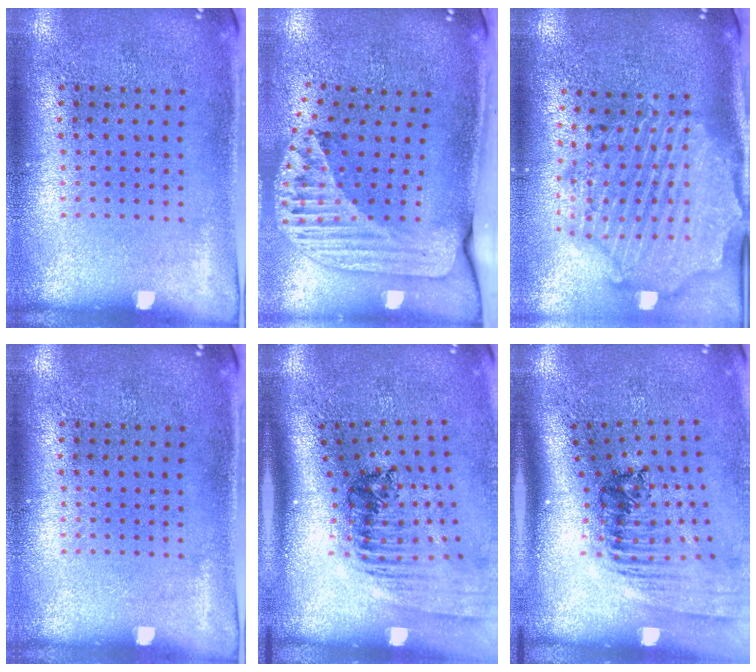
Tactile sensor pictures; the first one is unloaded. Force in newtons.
{"total": 2.5, "press": 1.8, "slide": 1.8}
{"total": 3.2, "press": 2.7, "slide": 1.7}
{"total": 0.0}
{"total": 2.4, "press": 1.7, "slide": 1.7}
{"total": 2.4, "press": 1.7, "slide": 1.7}